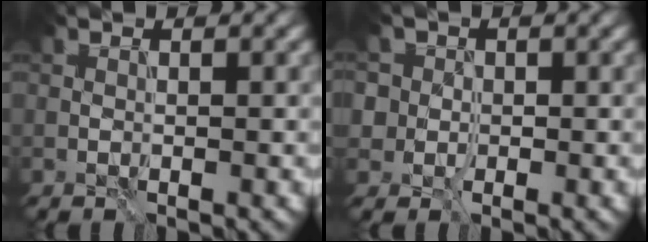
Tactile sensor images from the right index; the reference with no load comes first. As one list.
[{"total": 4.1, "force": [0.7, 3.7, 1.6], "torque": [-0.006, 0.018, -0.027]}]